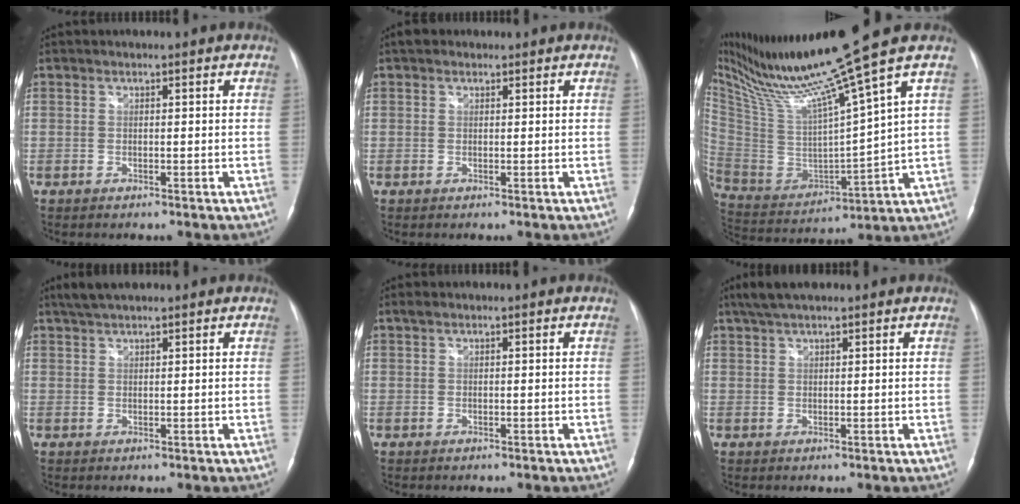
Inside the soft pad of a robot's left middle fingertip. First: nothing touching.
{"total": 1.4, "force": [1.0, 1.0, 0.4], "torque": [-0.010, 0.014, 0.013]}
{"total": 18.4, "force": [13.2, -2.8, 12.4], "torque": [-0.220, -0.028, 0.247]}
{"total": 3.5, "force": [3.0, 0.7, 1.8], "torque": [-0.039, 0.016, 0.056]}
{"total": 0.6, "force": [0.4, 0.3, 0.3], "torque": [-0.008, 0.012, 0.006]}
{"total": 4.7, "force": [3.6, 0.9, 2.8], "torque": [-0.056, 0.025, 0.067]}